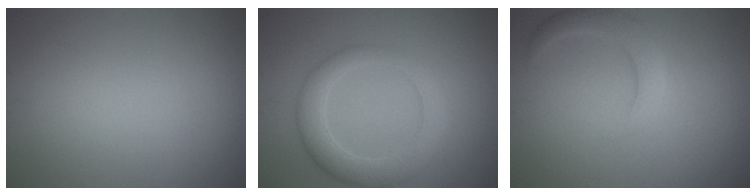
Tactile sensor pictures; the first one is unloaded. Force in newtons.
{"total": 4.4, "press": 4.4, "slide": 0.4}
{"total": 2.8, "press": 2.8, "slide": 0.4}